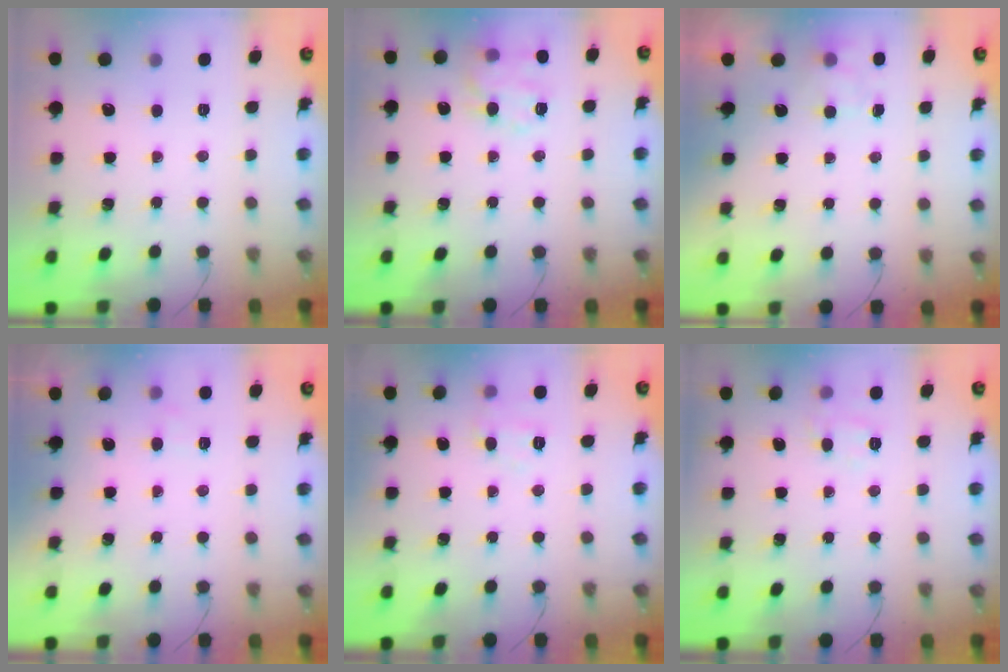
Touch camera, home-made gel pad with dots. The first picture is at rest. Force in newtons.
{"total": 13.6, "press": 13.5, "slide": 2.0}
{"total": 2.4, "press": 2.0, "slide": 1.4}
{"total": 5.7, "press": 5.6, "slide": 1.2}
{"total": 6.5, "press": 6.4, "slide": 1.1}
{"total": 7.3, "press": 7.2, "slide": 1.1}